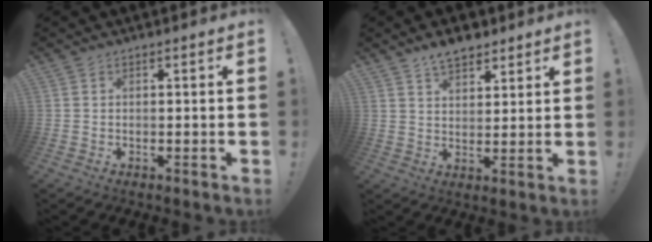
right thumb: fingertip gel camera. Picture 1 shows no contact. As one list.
[{"total": 6.9, "force": [5.3, 3.6, 2.6], "torque": [-0.042, -0.028, 0.099]}]